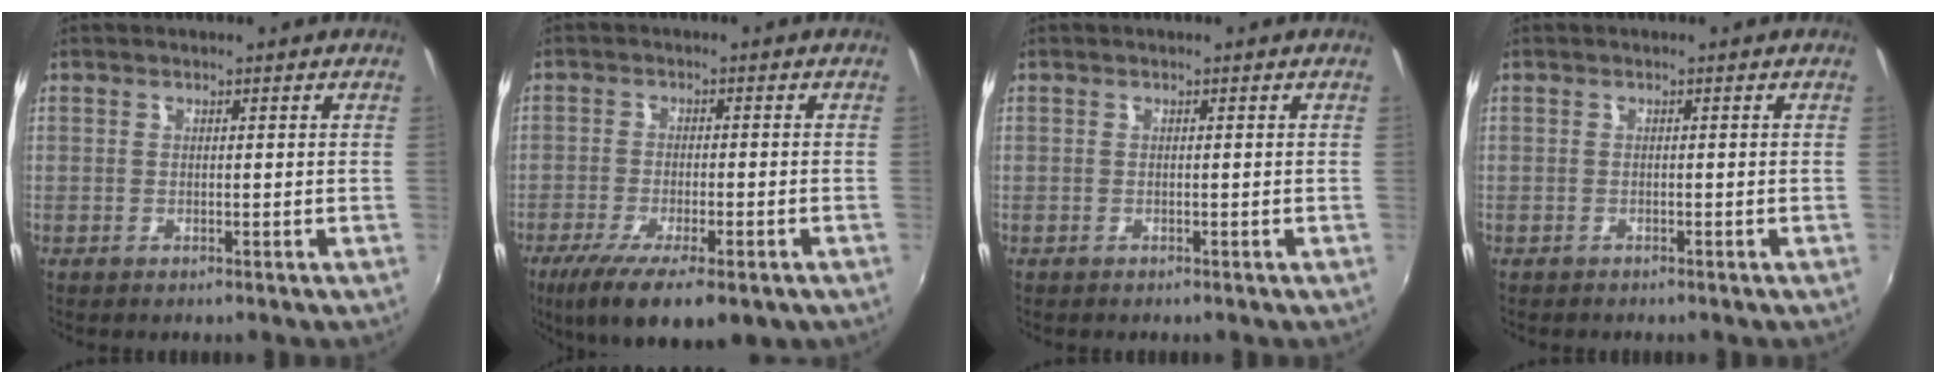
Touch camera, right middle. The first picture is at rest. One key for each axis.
{"total": 14.5, "fx": -9.1, "fy": 4.7, "fz": 10.3, "tx": -0.203, "ty": -0.055, "tz": -0.143}
{"total": 0.5, "fx": -0.5, "fy": 0.3, "fz": 0.0, "tx": -0.003, "ty": -0.002, "tz": -0.008}
{"total": 1.1, "fx": -1.0, "fy": 0.6, "fz": 0.1, "tx": -0.008, "ty": -0.002, "tz": -0.015}